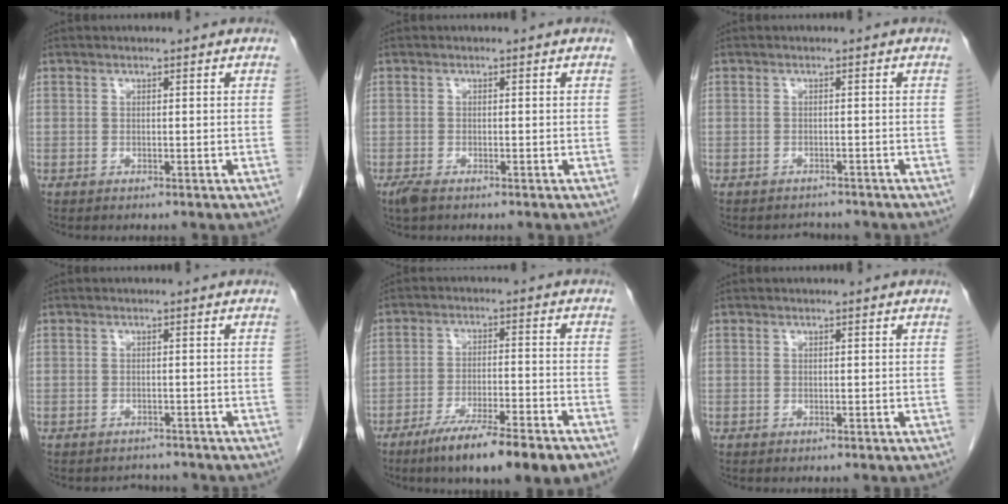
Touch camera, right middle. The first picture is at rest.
{"total": 2.0, "force": [-1.4, 0.7, 1.3], "torque": [-0.033, -0.006, -0.024]}
{"total": 2.6, "force": [-2.5, 0.9, -0.1], "torque": [-0.002, -0.004, -0.036]}
{"total": 2.8, "force": [-2.6, 1.0, -0.2], "torque": [-0.001, -0.003, -0.037]}
{"total": 12.8, "force": [-9.1, 0.9, 9.0], "torque": [-0.131, -0.024, -0.142]}
{"total": 0.0}